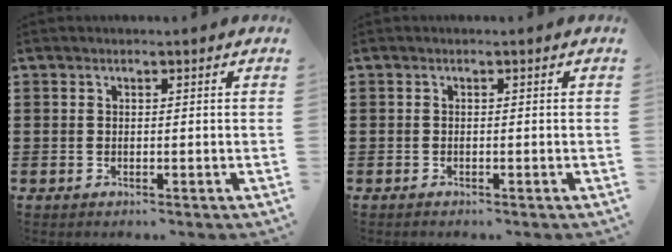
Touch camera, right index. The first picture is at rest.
{"total": 0.0}